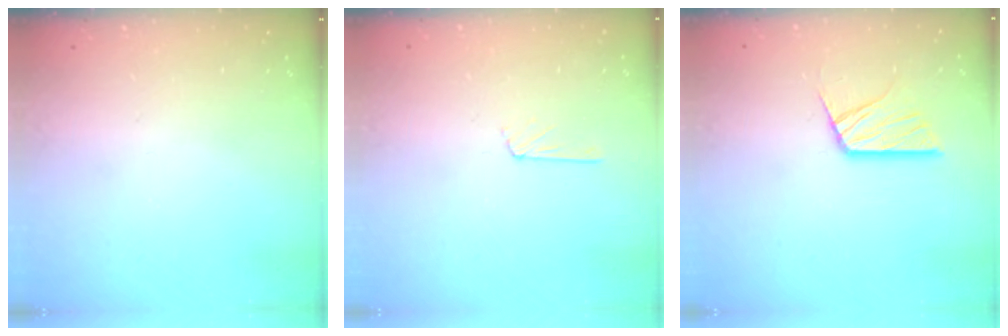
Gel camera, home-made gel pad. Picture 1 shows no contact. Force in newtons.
{"total": 3.5, "press": 3.5, "slide": 0.3}
{"total": 10.6, "press": 10.5, "slide": 0.9}